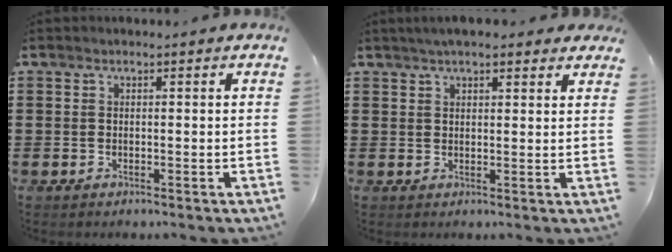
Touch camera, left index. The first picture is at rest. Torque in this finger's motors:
{"motor_torque": [1.78, -0.36, 0.53, 0.13]}